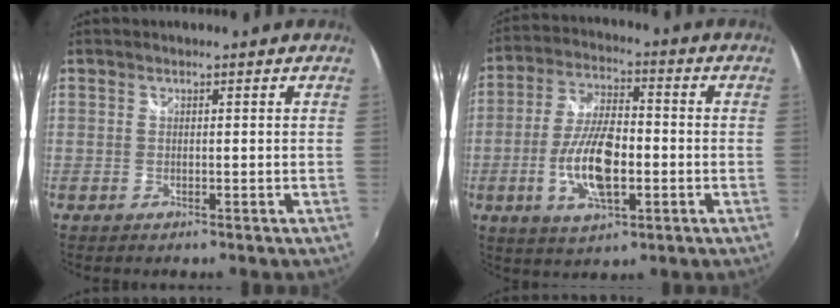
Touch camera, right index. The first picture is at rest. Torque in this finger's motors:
{"motor_torque": [0.40, -0.09, 0.32, 0.08]}